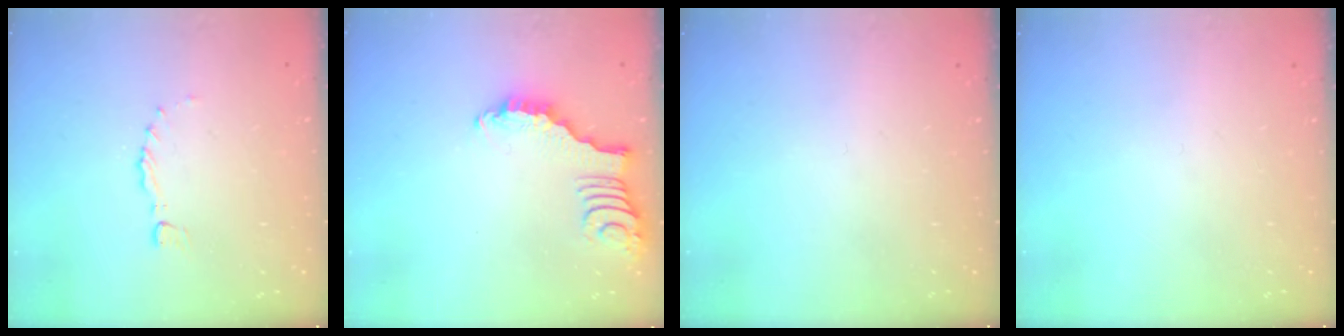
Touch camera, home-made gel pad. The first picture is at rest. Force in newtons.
{"total": 2.3, "press": 2.3, "slide": 0.3}
{"total": 0.0}
{"total": 0.0}